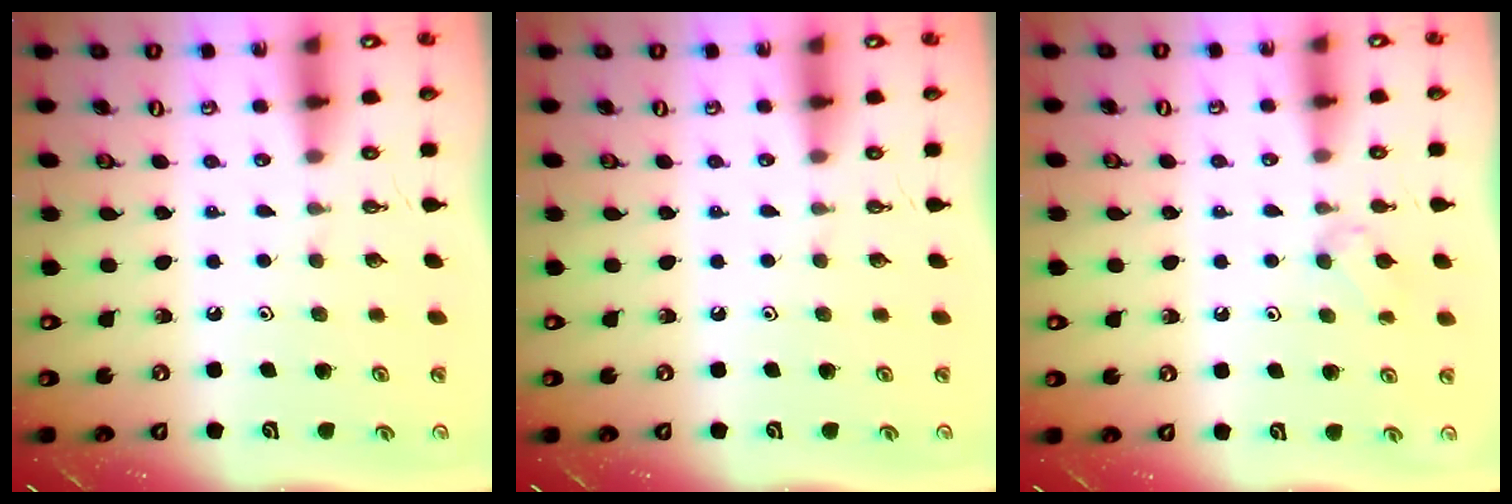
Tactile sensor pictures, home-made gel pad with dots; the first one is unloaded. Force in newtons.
{"total": 0.0}
{"total": 2.7, "press": 2.6, "slide": 0.6}